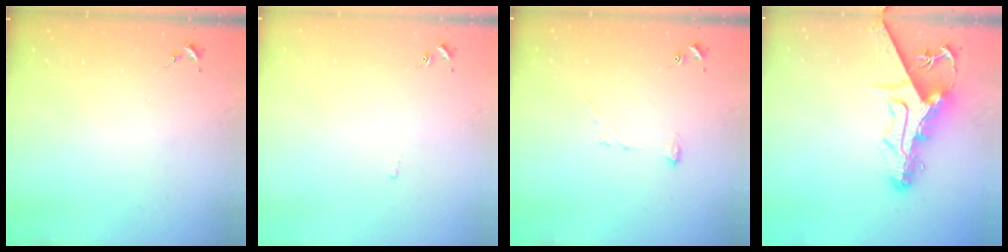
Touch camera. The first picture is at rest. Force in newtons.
{"total": 2.0, "press": 1.9, "slide": 0.4}
{"total": 6.9, "press": 6.9, "slide": 0.6}
{"total": 17.8, "press": 17.7, "slide": 1.8}